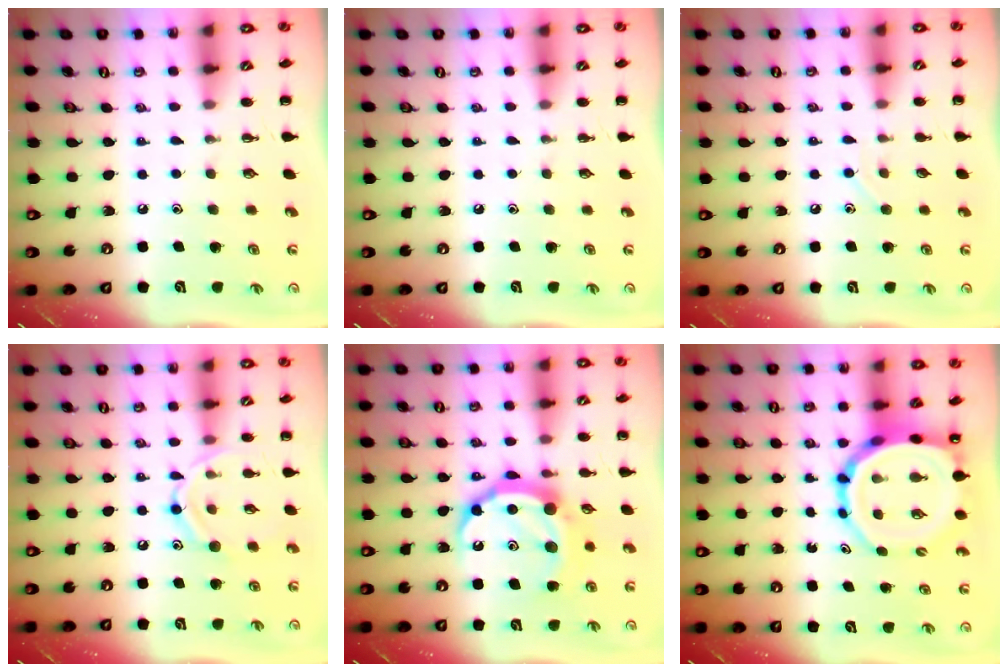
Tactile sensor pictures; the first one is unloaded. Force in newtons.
{"total": 0.0}
{"total": 3.8, "press": 3.7, "slide": 1.1}
{"total": 11.9, "press": 11.9, "slide": 0.8}
{"total": 15.0, "press": 14.9, "slide": 1.0}
{"total": 12.1, "press": 11.6, "slide": 3.5}